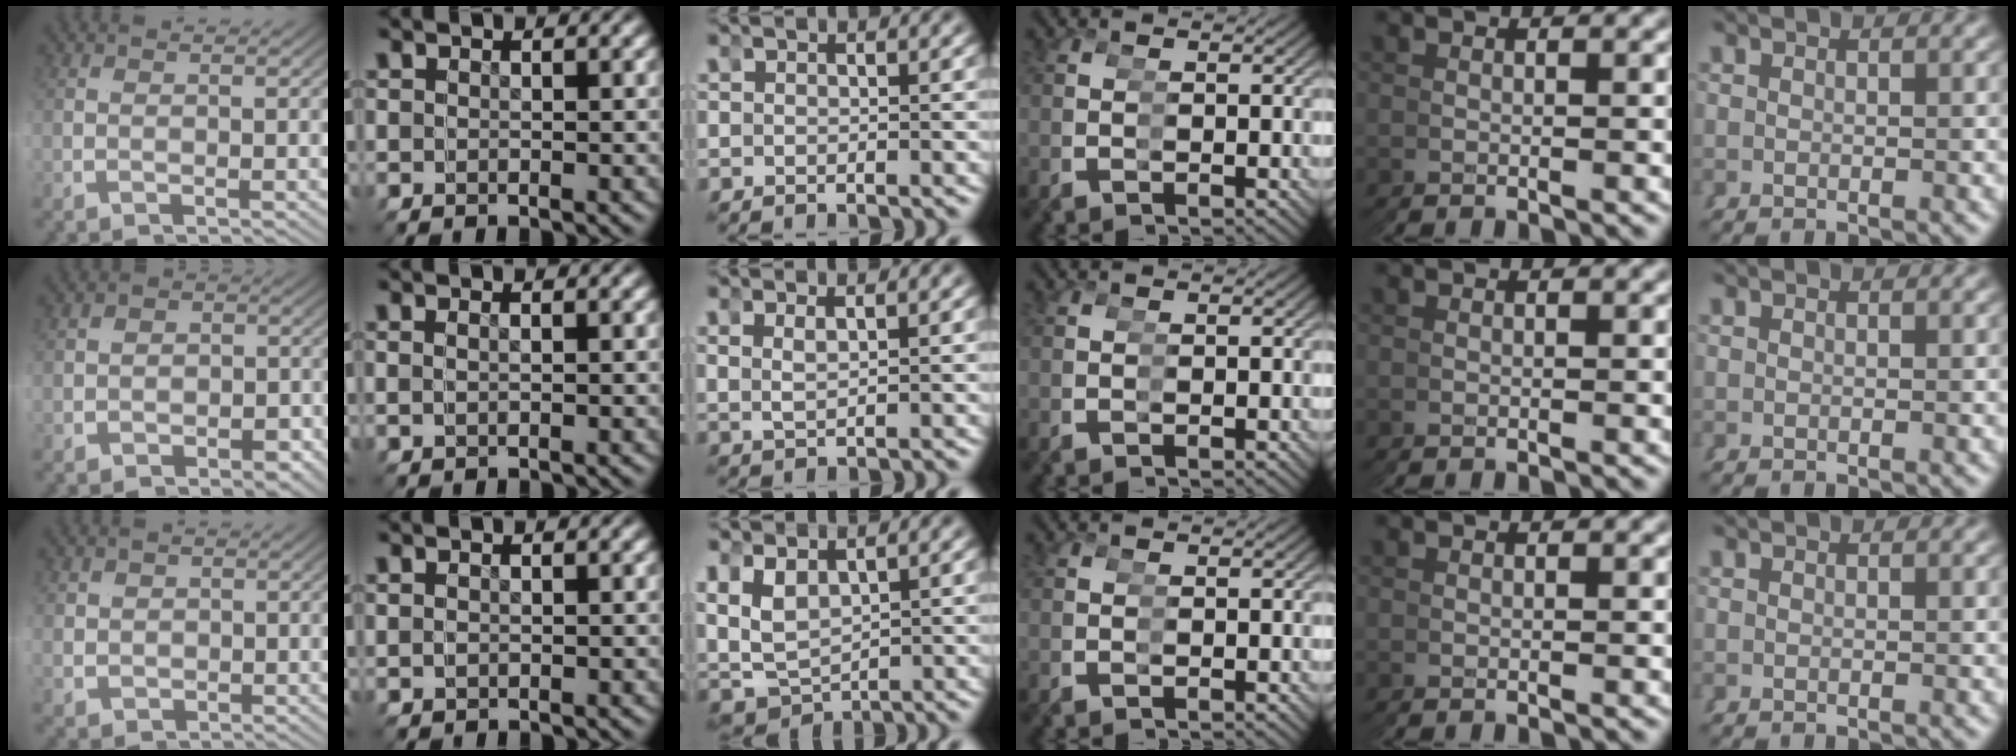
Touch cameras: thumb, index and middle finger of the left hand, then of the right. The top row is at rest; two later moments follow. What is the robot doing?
{"motion": "grasp_and_lifting", "object": "hoodie"}